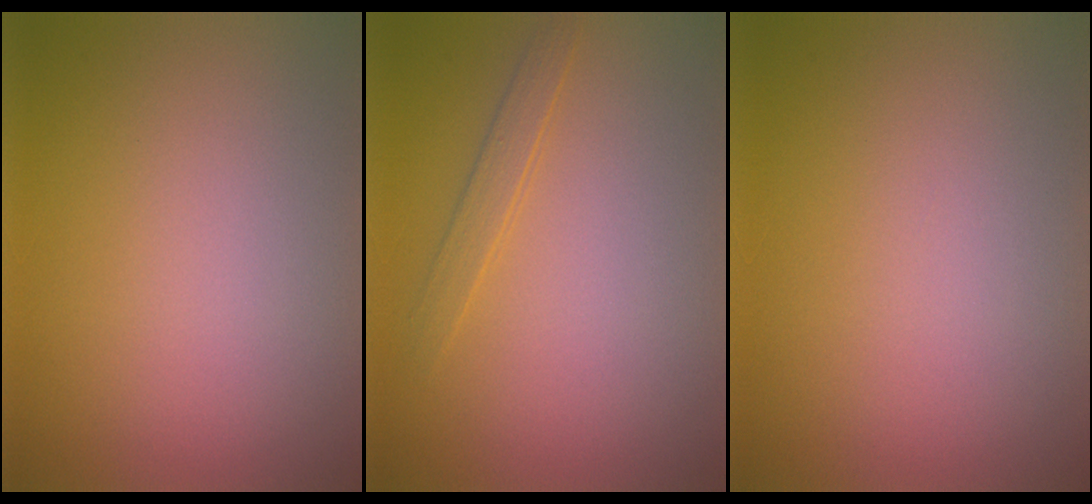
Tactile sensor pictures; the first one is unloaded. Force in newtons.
{"total": 1.3, "press": 1.3, "slide": 0.1}
{"total": 0.0}